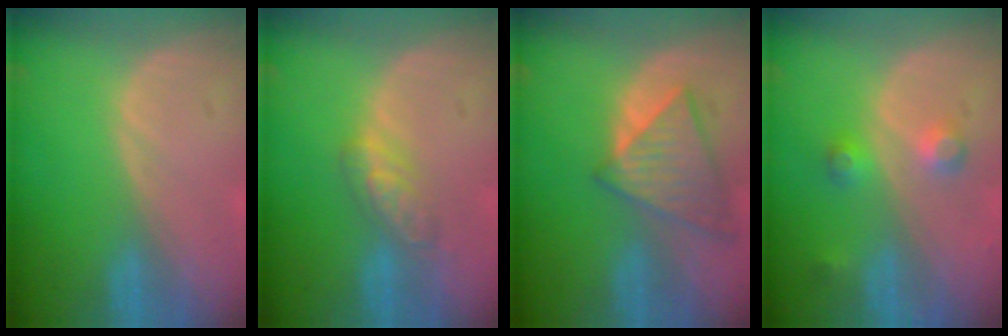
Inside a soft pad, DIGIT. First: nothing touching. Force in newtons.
{"total": 4.5, "press": 4.5, "slide": 0.3}
{"total": 8.0, "press": 7.2, "slide": 3.5}
{"total": 3.7, "press": 3.7, "slide": 0.4}